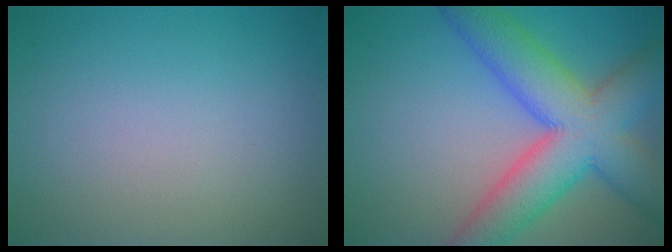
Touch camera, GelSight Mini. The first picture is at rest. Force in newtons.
{"total": 10.2, "press": 10.2, "slide": 0.3}